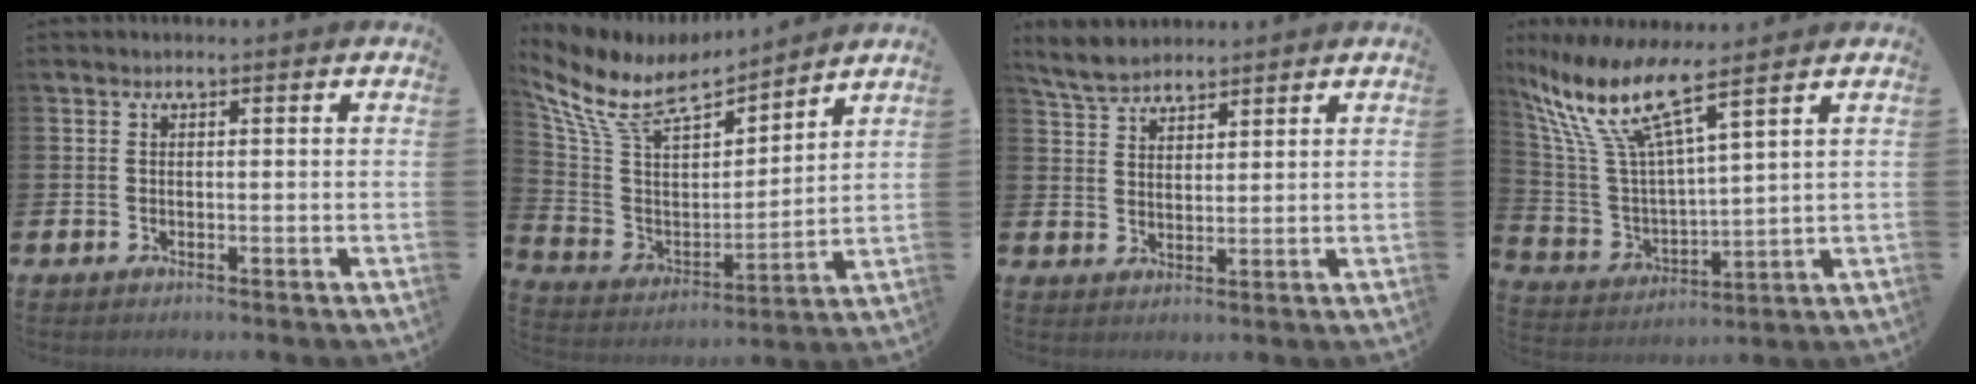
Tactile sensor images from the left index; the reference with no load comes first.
{"total": 9.9, "force": [8.7, 3.5, 3.3], "torque": [-0.110, -0.058, 0.152]}
{"total": 4.8, "force": [4.6, 1.1, 0.9], "torque": [-0.033, -0.011, 0.087]}
{"total": 10.7, "force": [8.1, 2.1, 6.7], "torque": [-0.162, -0.041, 0.135]}